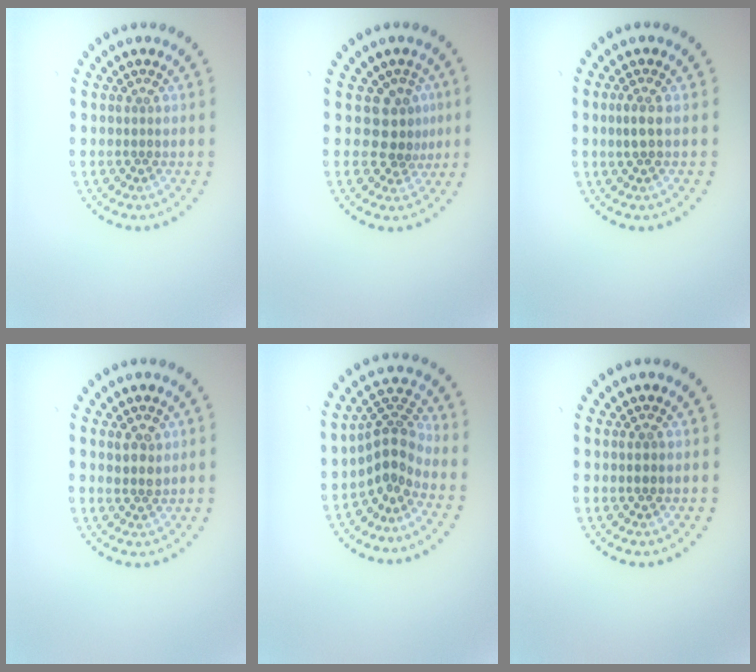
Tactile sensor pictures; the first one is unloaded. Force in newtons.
{"total": 2.7, "press": 2.1, "slide": 1.7}
{"total": 1.4, "press": 1.4, "slide": 0.4}
{"total": 1.8, "press": 1.8, "slide": 0.5}
{"total": 3.6, "press": 2.8, "slide": 2.3}
{"total": 0.9, "press": 0.8, "slide": 0.3}